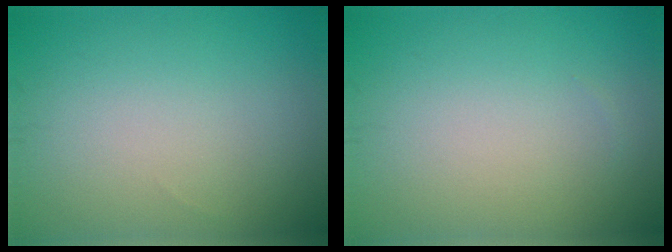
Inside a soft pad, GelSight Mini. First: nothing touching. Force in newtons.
{"total": 0.0}